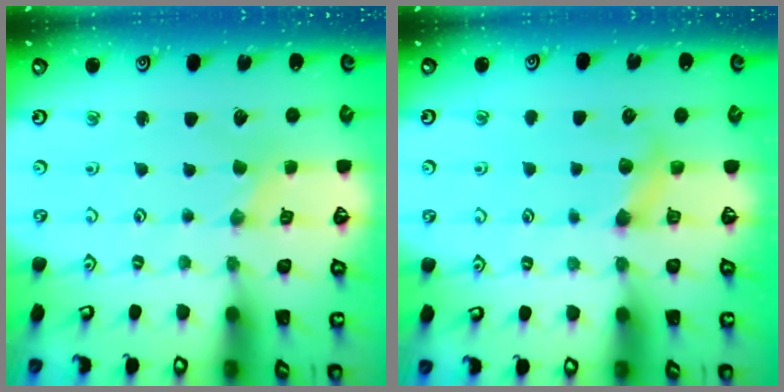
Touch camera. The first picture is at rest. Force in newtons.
{"total": 4.4, "press": 4.3, "slide": 0.8}